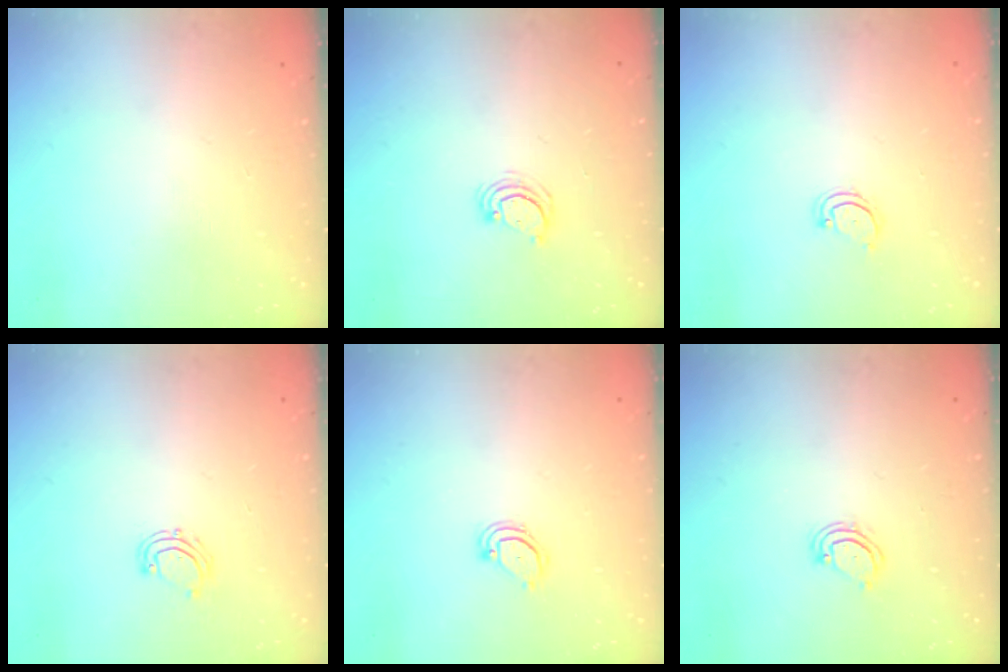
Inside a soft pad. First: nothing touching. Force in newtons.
{"total": 4.3, "press": 4.3, "slide": 0.4}
{"total": 3.6, "press": 3.5, "slide": 0.4}
{"total": 5.6, "press": 5.4, "slide": 1.5}
{"total": 3.4, "press": 3.4, "slide": 0.2}
{"total": 4.6, "press": 4.6, "slide": 0.4}